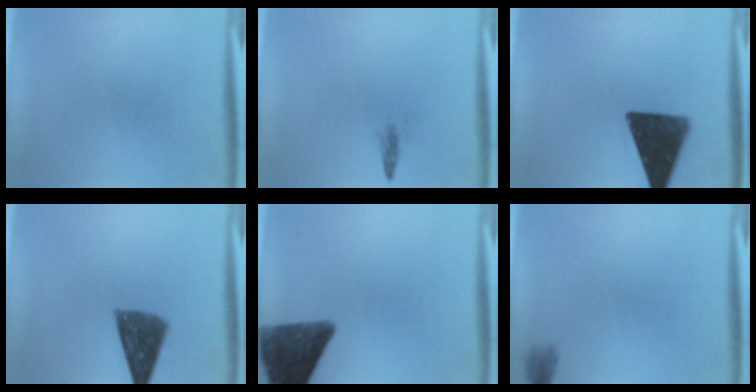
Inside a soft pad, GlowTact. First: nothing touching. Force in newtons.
{"total": 1.0}
{"total": 15.0}
{"total": 9.4}
{"total": 11.4}
{"total": 1.3}